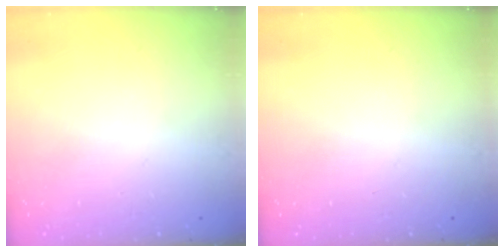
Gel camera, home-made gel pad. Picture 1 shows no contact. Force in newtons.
{"total": 0.0}